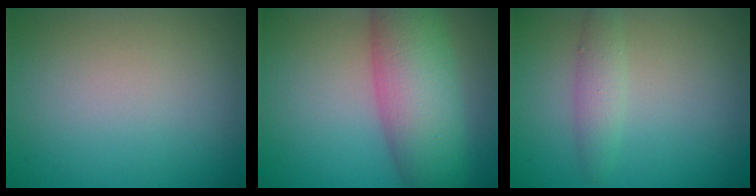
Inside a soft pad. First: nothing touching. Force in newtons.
{"total": 8.9, "press": 8.9, "slide": 0.1}
{"total": 1.9, "press": 1.9, "slide": 0.1}